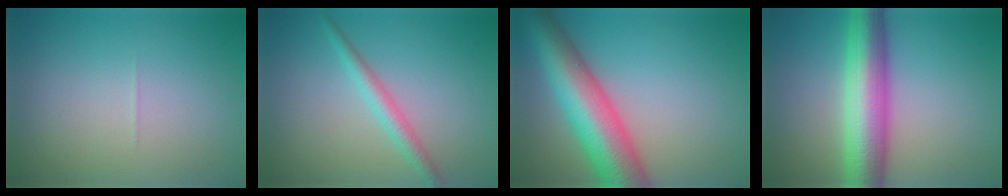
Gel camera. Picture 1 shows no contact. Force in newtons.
{"total": 2.2, "press": 2.2, "slide": 0.0}
{"total": 10.2, "press": 10.2, "slide": 0.2}
{"total": 8.2, "press": 8.2, "slide": 0.2}